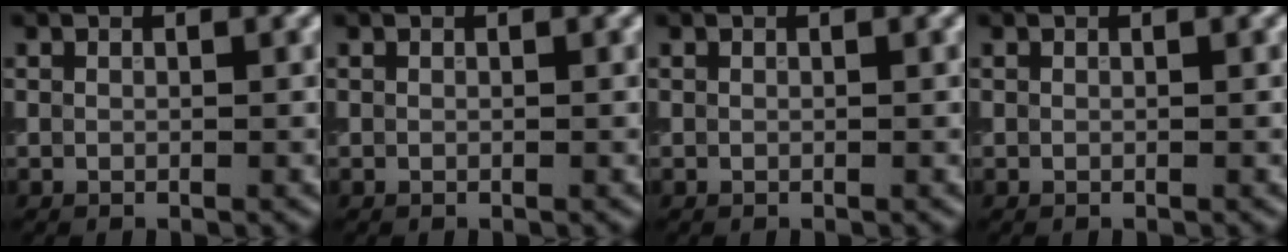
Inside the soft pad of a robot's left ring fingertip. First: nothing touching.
{"total": 0.0}
{"total": 0.0}
{"total": 0.0}